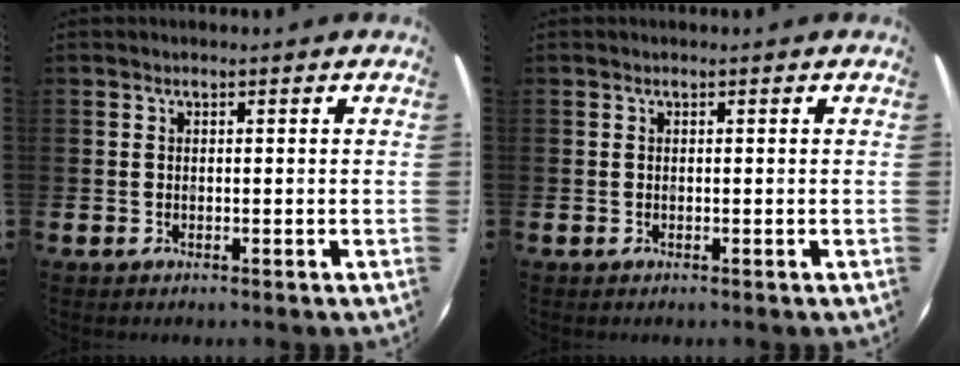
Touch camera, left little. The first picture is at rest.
{"total": 0.0}